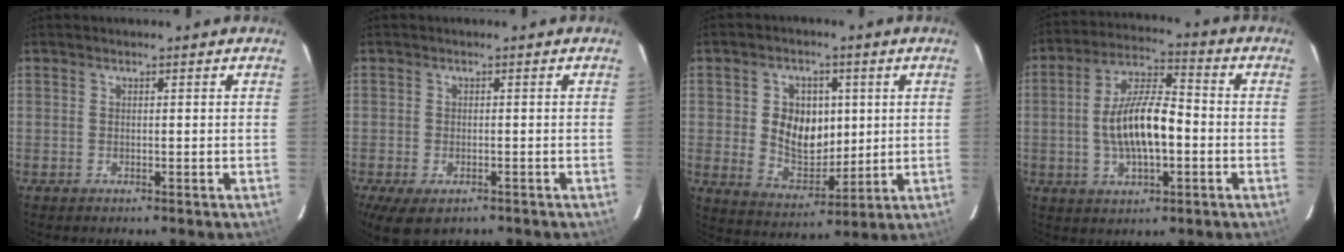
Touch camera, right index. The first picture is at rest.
{"total": 7.3, "force": [-4.4, 3.7, 4.6], "torque": [-0.103, -0.032, -0.069]}
{"total": 10.6, "force": [1.4, 8.0, 6.8], "torque": [-0.133, 0.007, 0.038]}
{"total": 12.6, "force": [-1.8, 4.8, 11.5], "torque": [-0.222, 0.011, -0.030]}